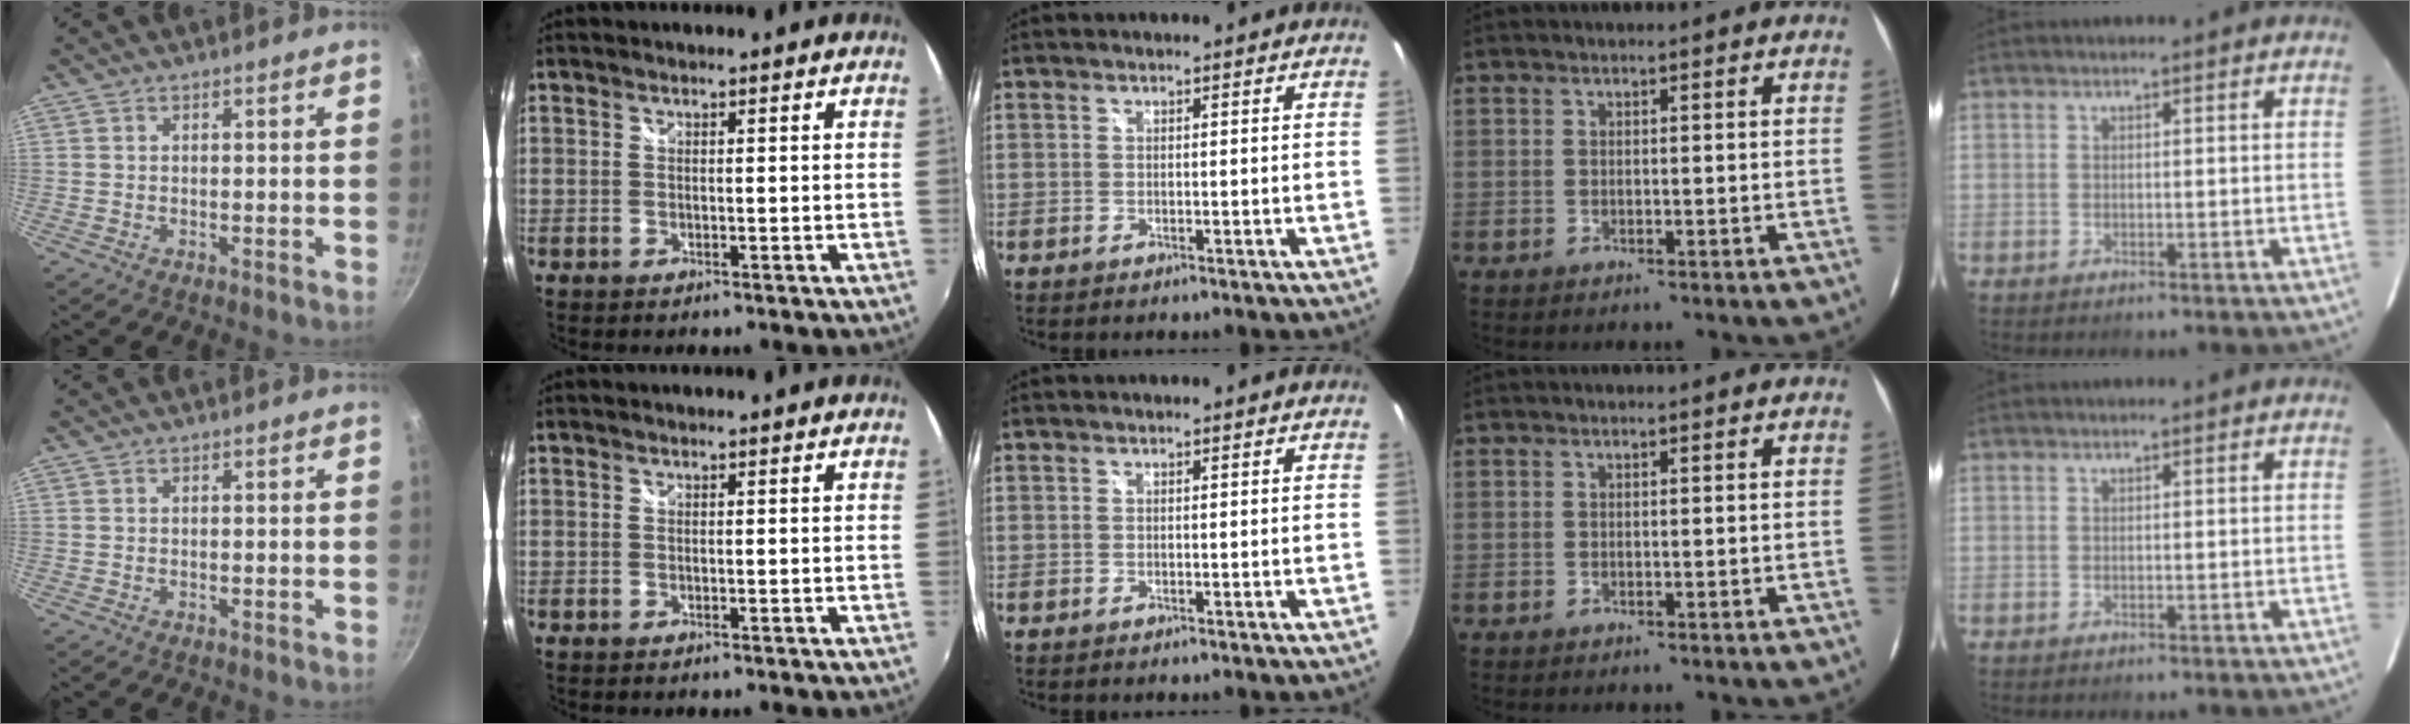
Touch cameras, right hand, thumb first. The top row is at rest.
{}